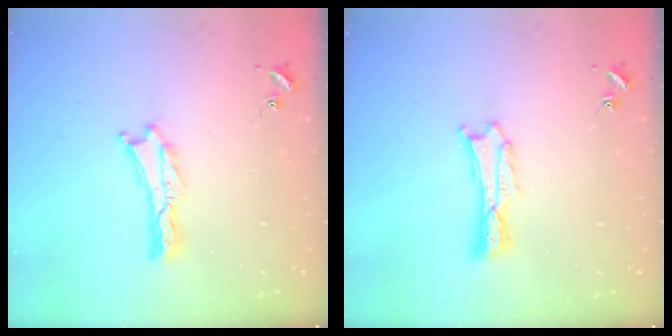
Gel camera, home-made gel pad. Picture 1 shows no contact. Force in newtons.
{"total": 1.2, "press": 1.2, "slide": 0.2}